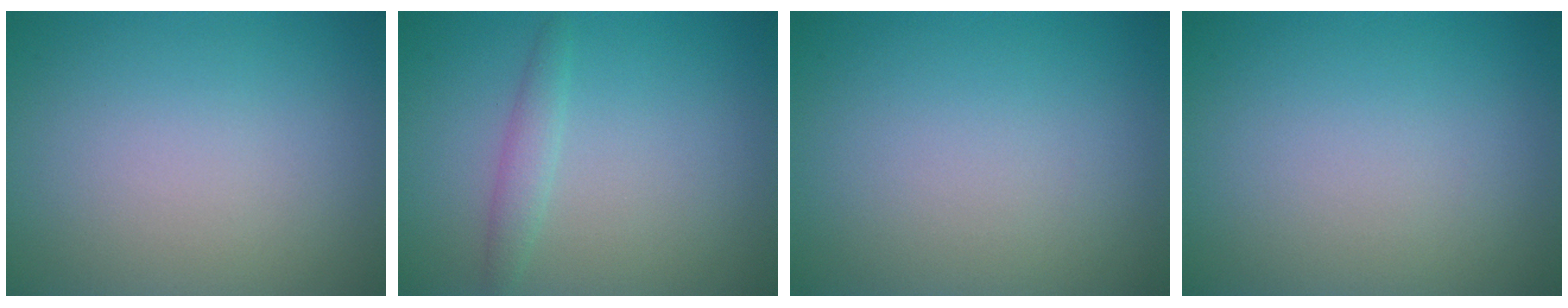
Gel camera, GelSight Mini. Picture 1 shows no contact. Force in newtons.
{"total": 1.6, "press": 1.6, "slide": 0.1}
{"total": 0.0}
{"total": 0.0}